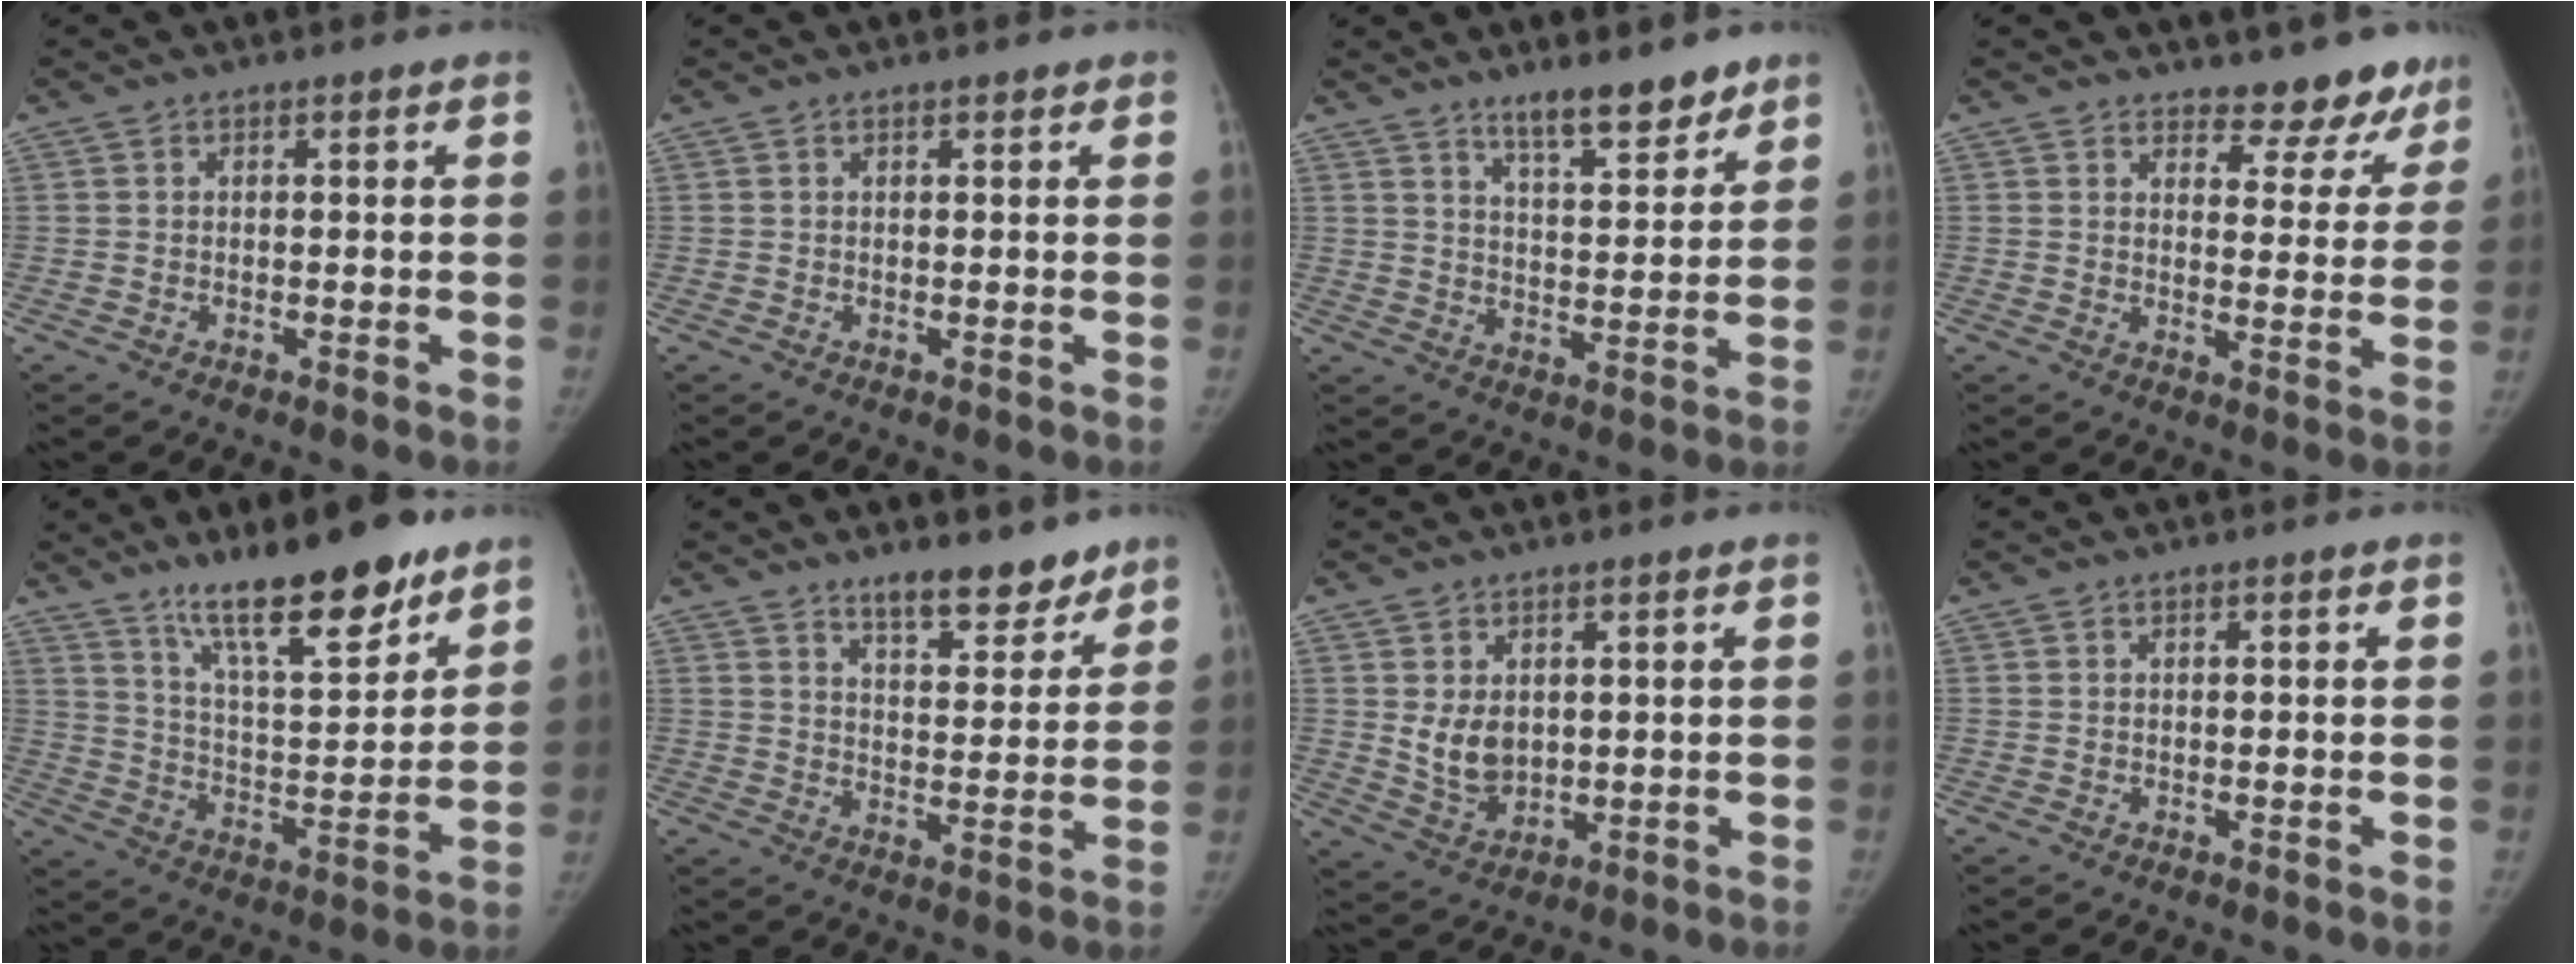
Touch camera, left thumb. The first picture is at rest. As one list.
[{"total": 0.7, "force": [0.5, 0.3, 0.1], "torque": [-0.003, -0.004, 0.006]}, {"total": 9.1, "force": [7.2, 2.6, 5.0], "torque": [-0.054, -0.056, 0.118]}, {"total": 9.6, "force": [8.4, 4.2, 1.8], "torque": [0.026, -0.060, 0.090]}, {"total": 18.0, "force": [13.1, 4.7, 11.5], "torque": [-0.146, -0.086, 0.220]}, {"total": 9.5, "force": [7.6, 3.5, 4.4], "torque": [-0.034, -0.056, 0.120]}, {"total": 6.3, "force": [1.2, 4.6, 4.2], "torque": [-0.056, -0.019, 0.038]}, {"total": 0.0}]